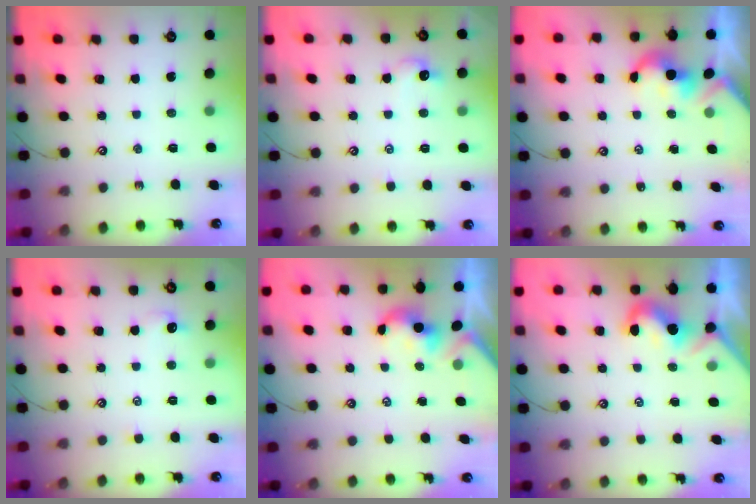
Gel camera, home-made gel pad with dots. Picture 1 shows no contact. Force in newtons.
{"total": 0.8, "press": 0.6, "slide": 0.6}
{"total": 2.0, "press": 2.0, "slide": 0.4}
{"total": 1.9, "press": 1.8, "slide": 0.4}
{"total": 0.6, "press": 0.6, "slide": 0.3}
{"total": 2.1, "press": 2.0, "slide": 0.6}